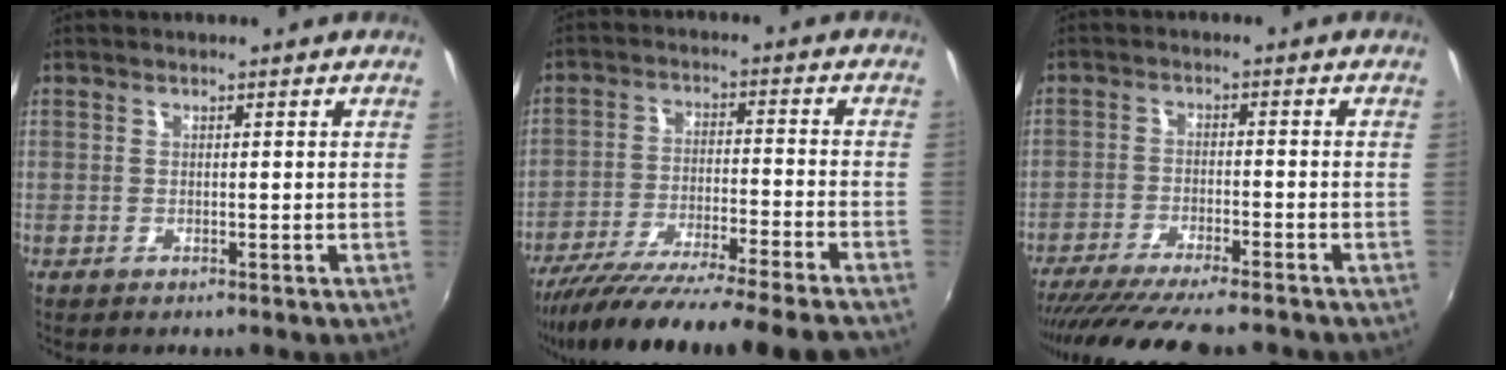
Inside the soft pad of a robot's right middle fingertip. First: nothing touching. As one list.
[{"total": 21.4, "force": [-18.9, -1.0, 9.9], "torque": [-0.179, -0.052, -0.296]}, {"total": 15.8, "force": [-13.7, 1.7, 7.5], "torque": [-0.150, -0.035, -0.217]}]